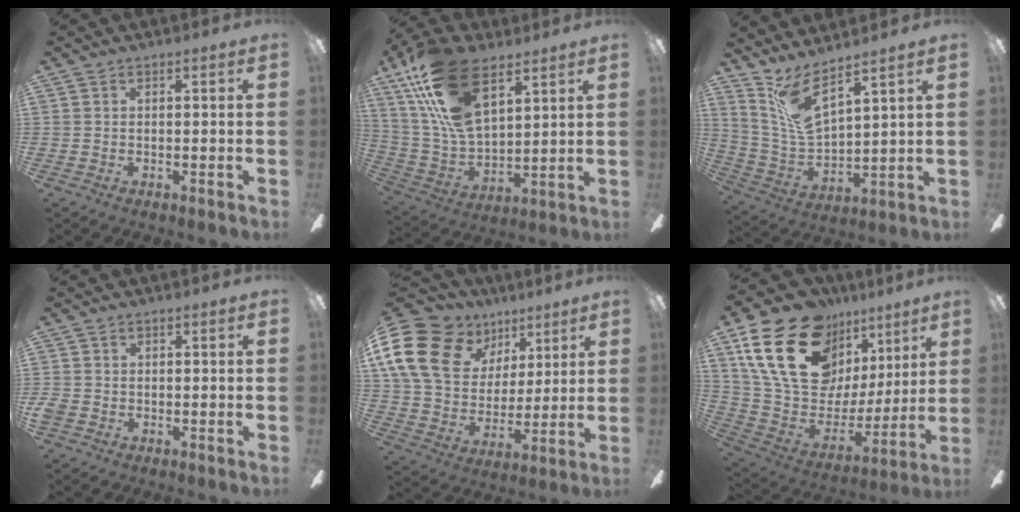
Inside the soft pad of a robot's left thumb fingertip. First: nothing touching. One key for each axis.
{"total": 21.9, "fx": 12.2, "fy": 10.9, "fz": 14.6, "tx": -0.323, "ty": -0.047, "tz": 0.219}
{"total": 11.6, "fx": 7.9, "fy": 3.6, "fz": 7.7, "tx": -0.175, "ty": -0.034, "tz": 0.148}
{"total": 2.0, "fx": -0.7, "fy": 1.6, "fz": 1.0, "tx": -0.015, "ty": 0.007, "tz": -0.012}
{"total": 21.7, "fx": 9.6, "fy": 15.8, "fz": 11.4, "tx": -0.236, "ty": -0.036, "tz": 0.181}
{"total": 25.2, "fx": 13.2, "fy": 15.7, "fz": 14.6, "tx": -0.283, "ty": -0.065, "tz": 0.249}